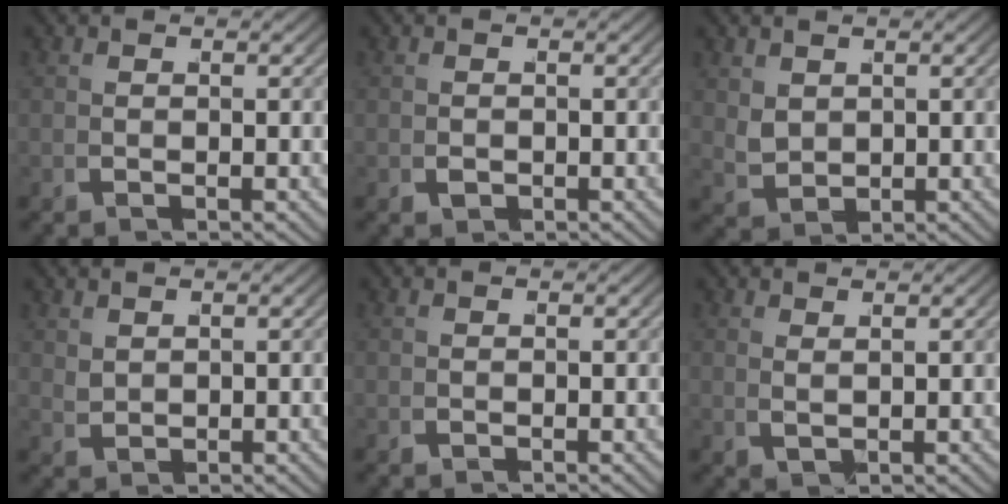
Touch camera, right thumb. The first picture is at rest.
{"total": 0.6, "force": [-0.2, 0.4, 0.4], "torque": [-0.009, -0.006, 0.000]}
{"total": 2.1, "force": [0.8, 1.4, 1.3], "torque": [-0.032, -0.015, 0.033]}
{"total": 1.2, "force": [1.2, 0.1, 0.3], "torque": [-0.005, 0.002, 0.031]}
{"total": 0.0}
{"total": 1.3, "force": [1.1, -0.5, 0.3], "torque": [0.000, 0.007, 0.024]}